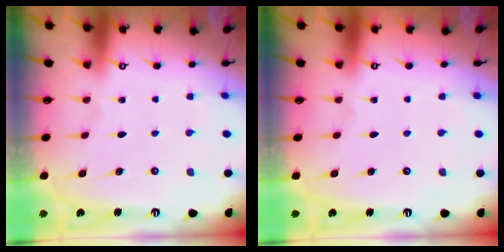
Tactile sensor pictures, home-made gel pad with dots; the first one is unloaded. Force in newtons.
{"total": 0.0}